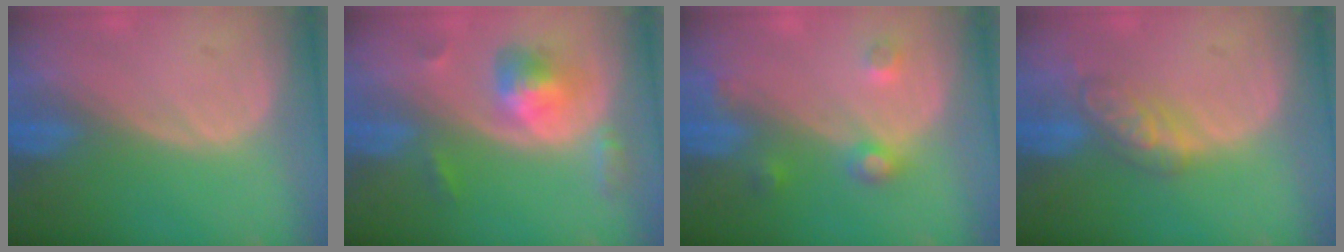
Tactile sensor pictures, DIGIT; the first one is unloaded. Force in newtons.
{"total": 5.7, "press": 5.2, "slide": 2.4}
{"total": 3.8, "press": 3.5, "slide": 1.4}
{"total": 4.9, "press": 4.9, "slide": 0.5}